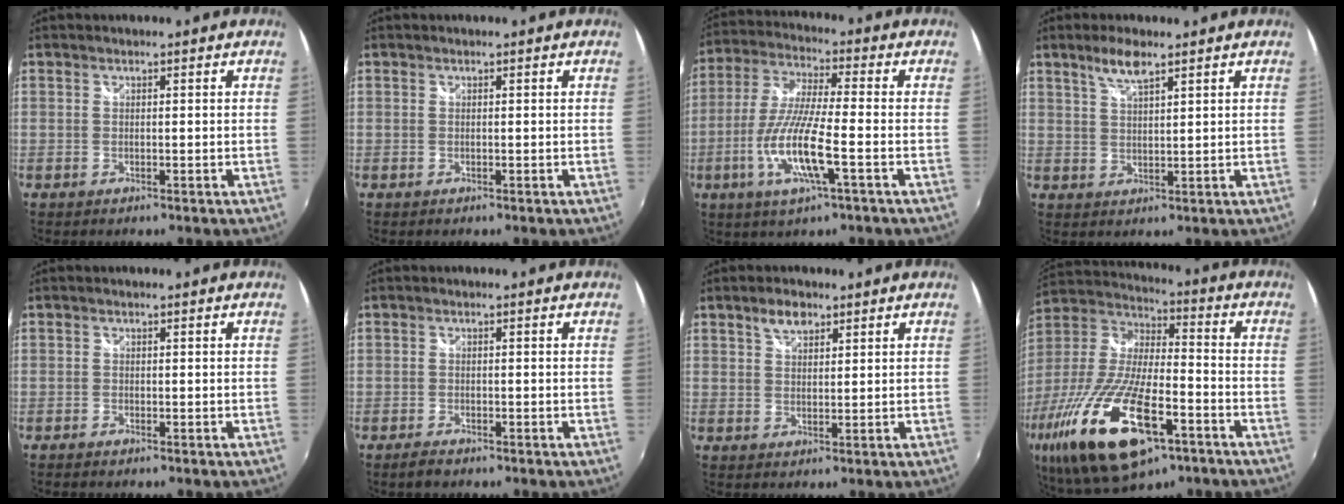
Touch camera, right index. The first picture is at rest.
{"total": 0.0}
{"total": 12.9, "force": [-4.3, 1.7, 12.0], "torque": [-0.251, -0.012, -0.084]}
{"total": 4.5, "force": [3.1, 1.0, 3.1], "torque": [-0.059, 0.005, 0.060]}
{"total": 0.7, "force": [-0.6, 0.3, 0.2], "torque": [-0.006, -0.002, -0.014]}
{"total": 2.1, "force": [-1.6, 0.8, 1.0], "torque": [-0.024, -0.006, -0.031]}
{"total": 3.7, "force": [2.3, 2.0, 2.1], "torque": [-0.034, 0.008, 0.042]}
{"total": 27.8, "force": [-13.3, 10.6, 22.1], "torque": [-0.459, -0.068, -0.233]}